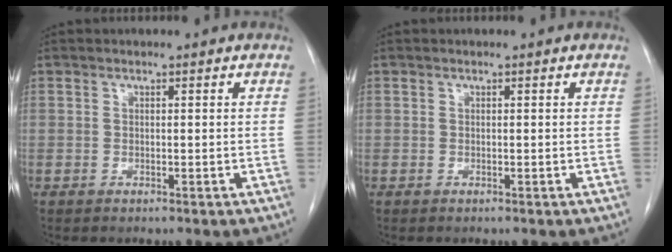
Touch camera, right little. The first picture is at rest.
{"total": 0.0}